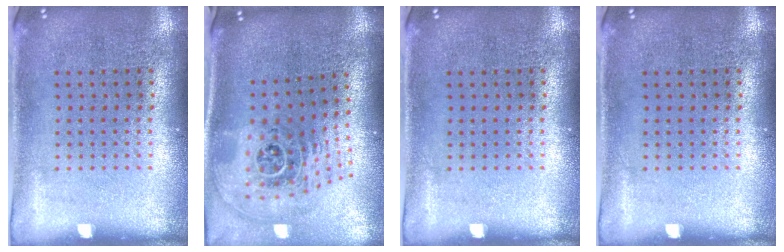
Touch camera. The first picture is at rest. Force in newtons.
{"total": 2.6, "press": 1.8, "slide": 1.9}
{"total": 0.0}
{"total": 0.0}